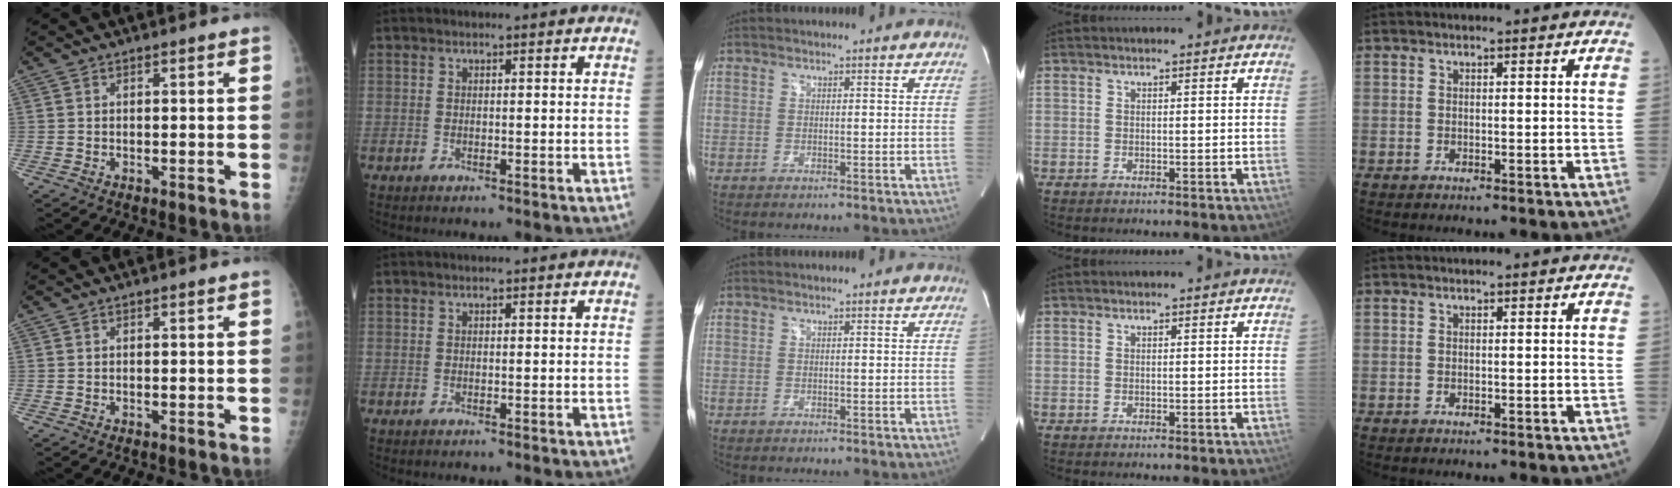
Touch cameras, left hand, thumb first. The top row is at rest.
{}